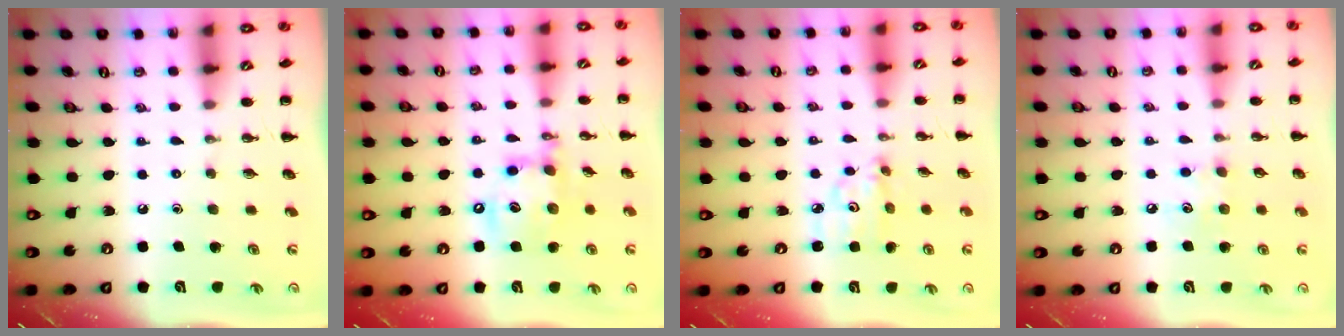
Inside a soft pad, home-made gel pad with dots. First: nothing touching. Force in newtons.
{"total": 14.6, "press": 14.4, "slide": 2.4}
{"total": 4.8, "press": 4.8, "slide": 0.3}
{"total": 6.3, "press": 6.2, "slide": 1.1}